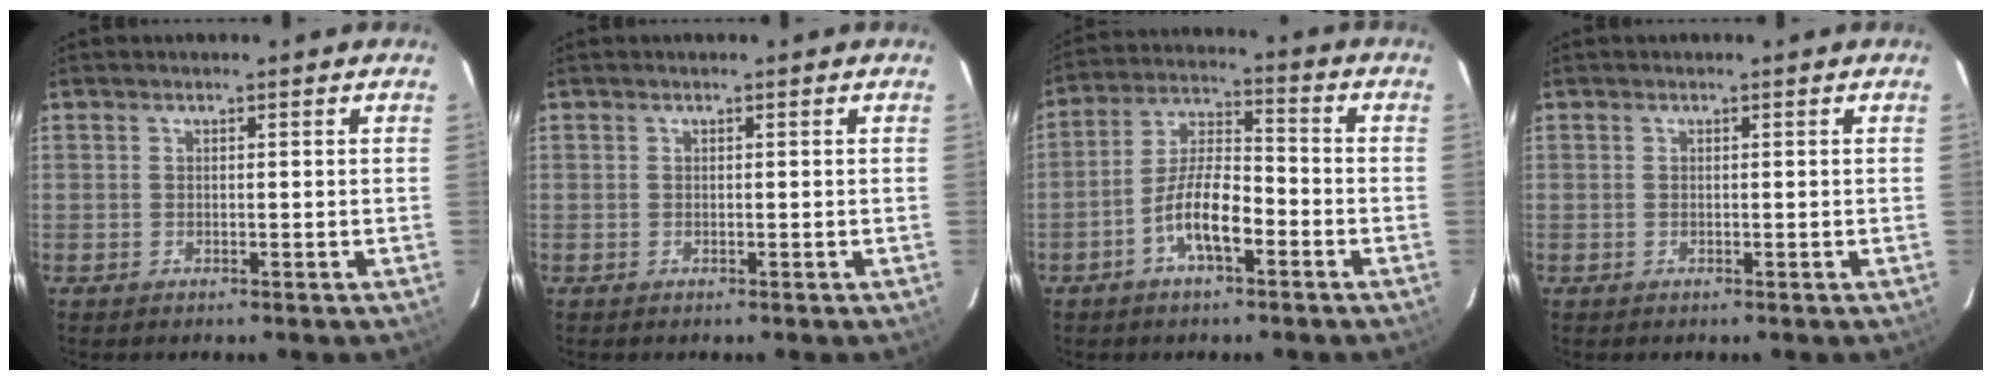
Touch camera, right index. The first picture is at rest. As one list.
[{"total": 0.0}, {"total": 9.1, "force": [-4.3, 2.9, 7.4], "torque": [-0.154, 0.013, -0.078]}, {"total": 0.0}]